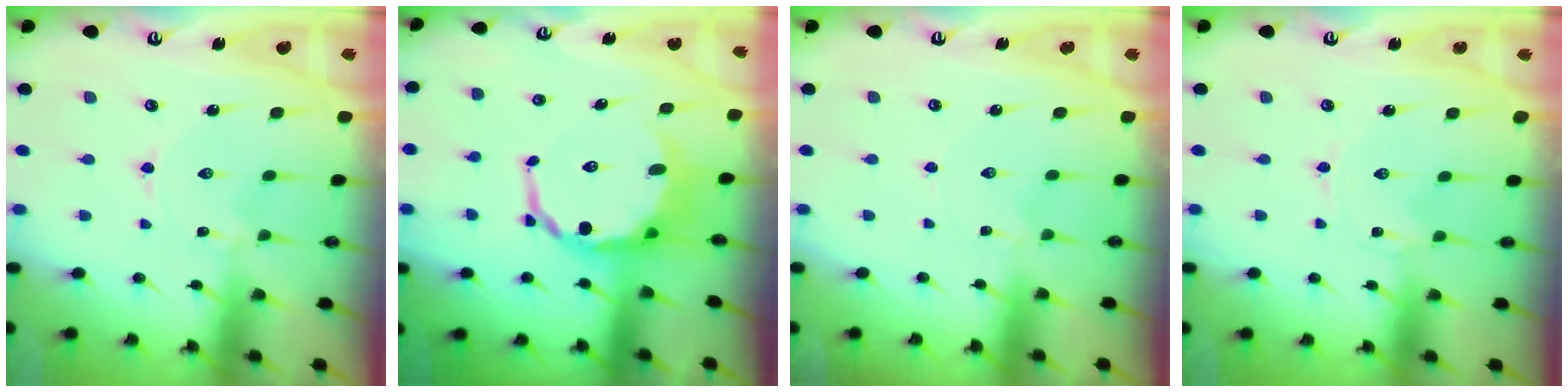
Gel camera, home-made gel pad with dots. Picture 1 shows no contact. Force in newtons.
{"total": 9.7, "press": 9.3, "slide": 2.8}
{"total": 0.0}
{"total": 0.0}